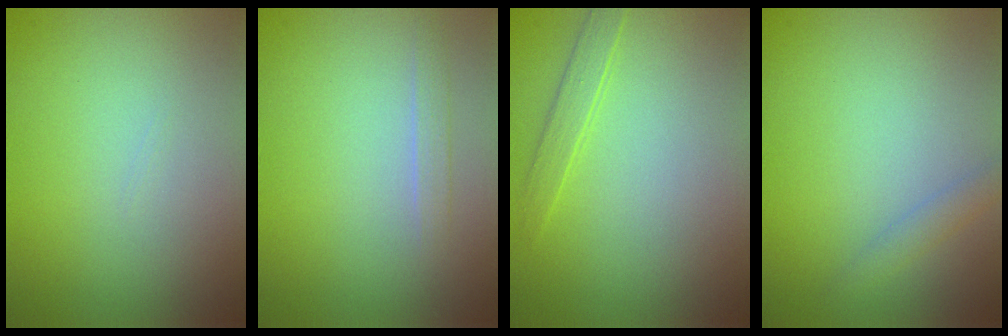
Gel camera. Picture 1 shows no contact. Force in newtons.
{"total": 0.9, "press": 0.9, "slide": 0.1}
{"total": 1.3, "press": 1.3, "slide": 0.1}
{"total": 1.3, "press": 1.3, "slide": 0.0}